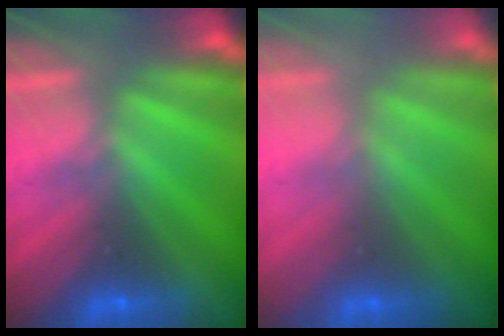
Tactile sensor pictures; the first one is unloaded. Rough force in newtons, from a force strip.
{"total": 2.9}